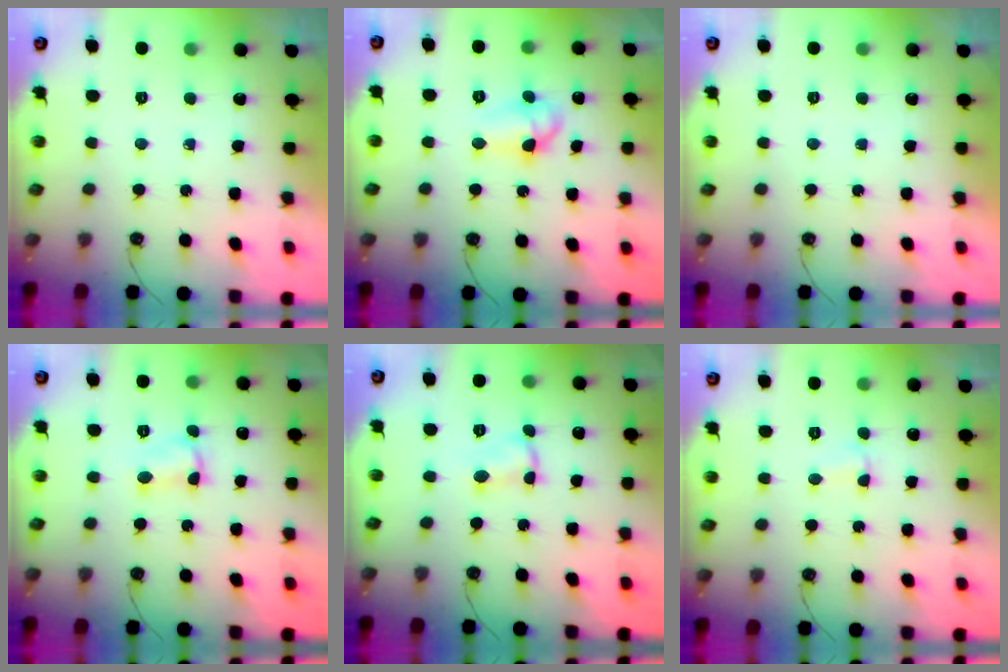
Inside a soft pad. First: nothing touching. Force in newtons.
{"total": 7.9, "press": 7.8, "slide": 1.4}
{"total": 0.0}
{"total": 2.8, "press": 2.8, "slide": 0.3}
{"total": 1.9, "press": 1.9, "slide": 0.3}
{"total": 2.9, "press": 2.9, "slide": 0.6}